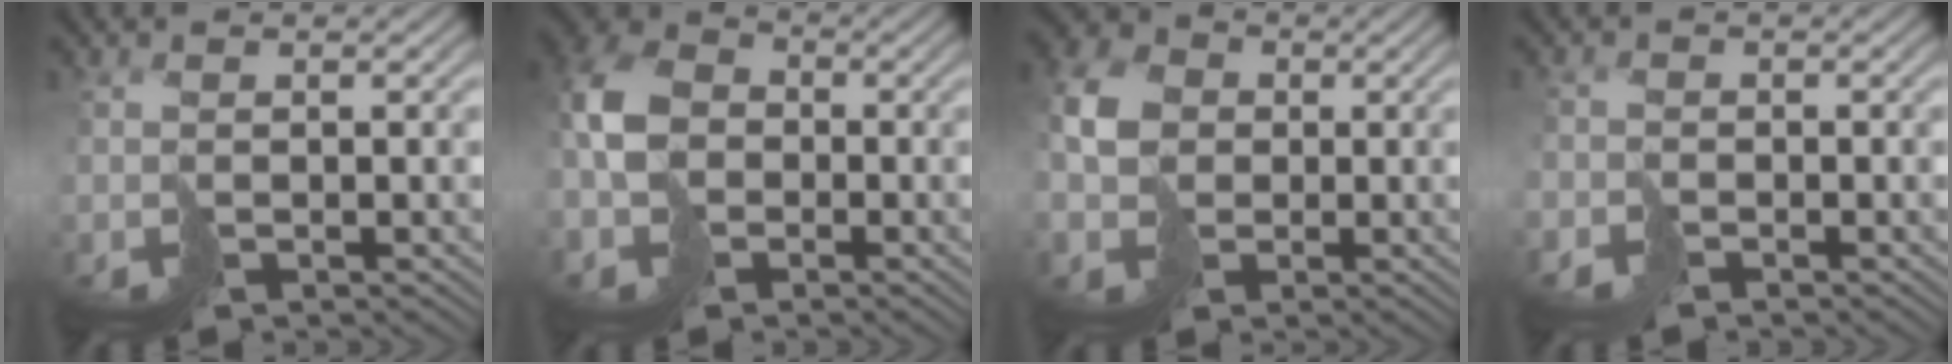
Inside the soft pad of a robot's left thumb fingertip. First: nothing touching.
{"total": 8.3, "force": [-1.9, 6.4, 4.8], "torque": [-0.138, -0.012, -0.039]}
{"total": 6.7, "force": [-0.2, 5.7, 3.4], "torque": [-0.100, 0.001, -0.014]}
{"total": 1.7, "force": [-1.6, 0.7, 0.3], "torque": [-0.007, -0.007, -0.037]}